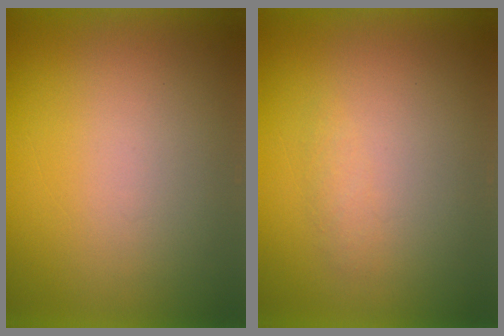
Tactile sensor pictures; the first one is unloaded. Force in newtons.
{"total": 1.1}